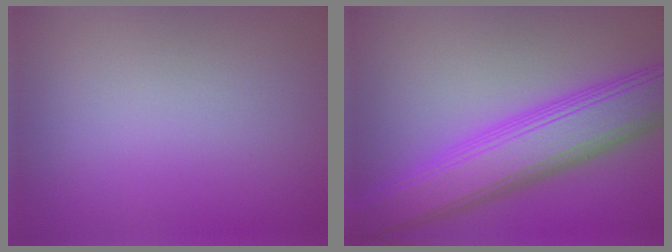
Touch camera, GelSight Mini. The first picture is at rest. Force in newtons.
{"total": 8.1, "press": 8.1, "slide": 0.1}